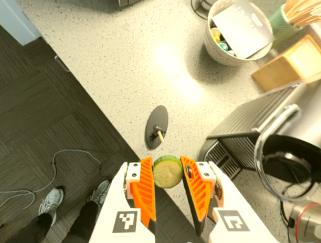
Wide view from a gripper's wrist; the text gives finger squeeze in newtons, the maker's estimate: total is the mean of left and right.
{"total": 9.8, "left": 10.1, "right": 9.4}